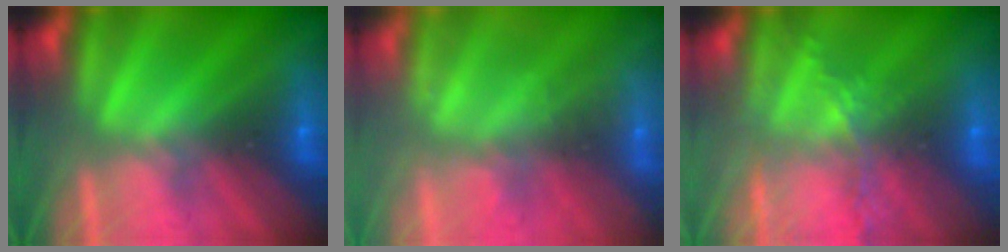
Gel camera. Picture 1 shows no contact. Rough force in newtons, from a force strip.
{"total": 2.3}
{"total": 5.5}